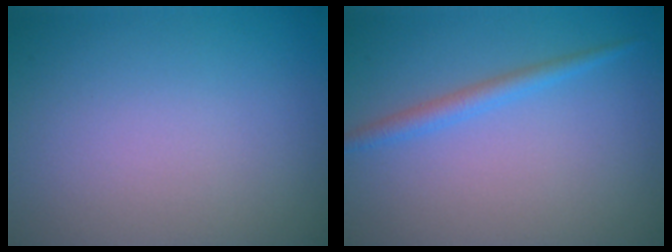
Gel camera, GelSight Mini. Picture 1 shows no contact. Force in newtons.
{"total": 1.8, "press": 1.8, "slide": 0.1}